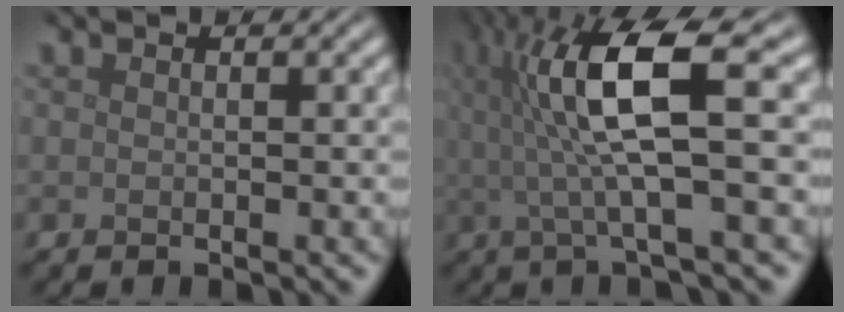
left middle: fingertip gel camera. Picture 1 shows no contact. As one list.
[{"total": 9.7, "force": [1.6, 2.2, 9.3], "torque": [-0.166, 0.009, 0.030]}]